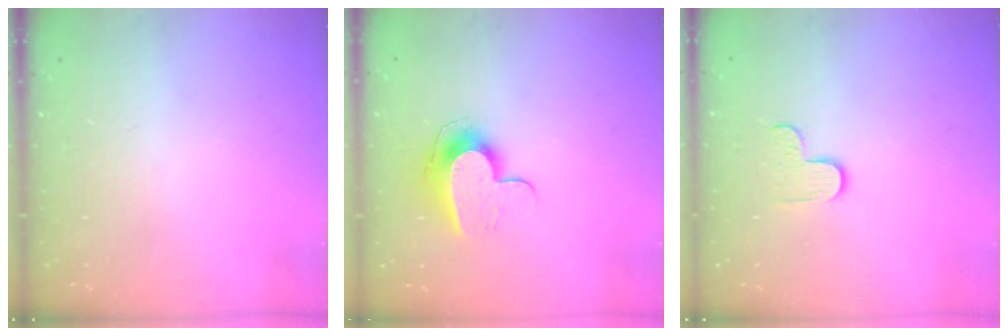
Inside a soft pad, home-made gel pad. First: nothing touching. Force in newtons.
{"total": 9.7, "press": 9.7, "slide": 1.0}
{"total": 3.7, "press": 3.7, "slide": 0.3}